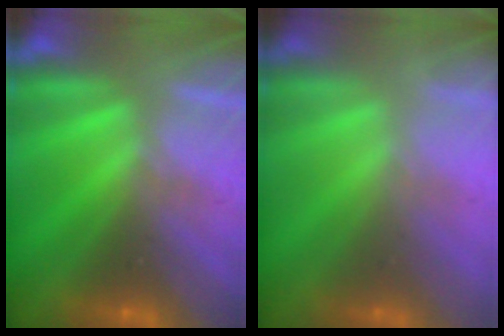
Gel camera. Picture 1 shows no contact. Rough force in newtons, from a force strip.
{"total": 1.7}